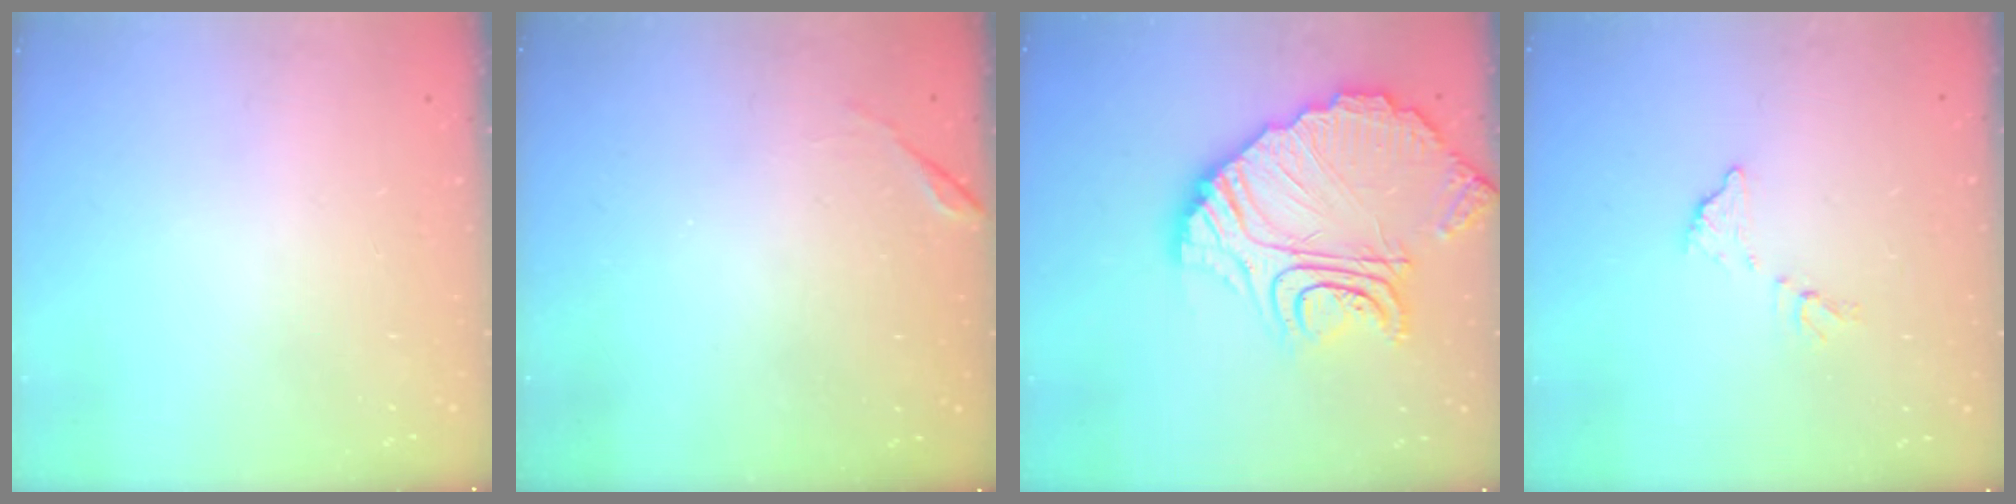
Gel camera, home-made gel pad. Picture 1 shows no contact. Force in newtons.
{"total": 5.1, "press": 5.1, "slide": 0.2}
{"total": 24.0, "press": 23.8, "slide": 2.7}
{"total": 7.4, "press": 7.4, "slide": 0.4}